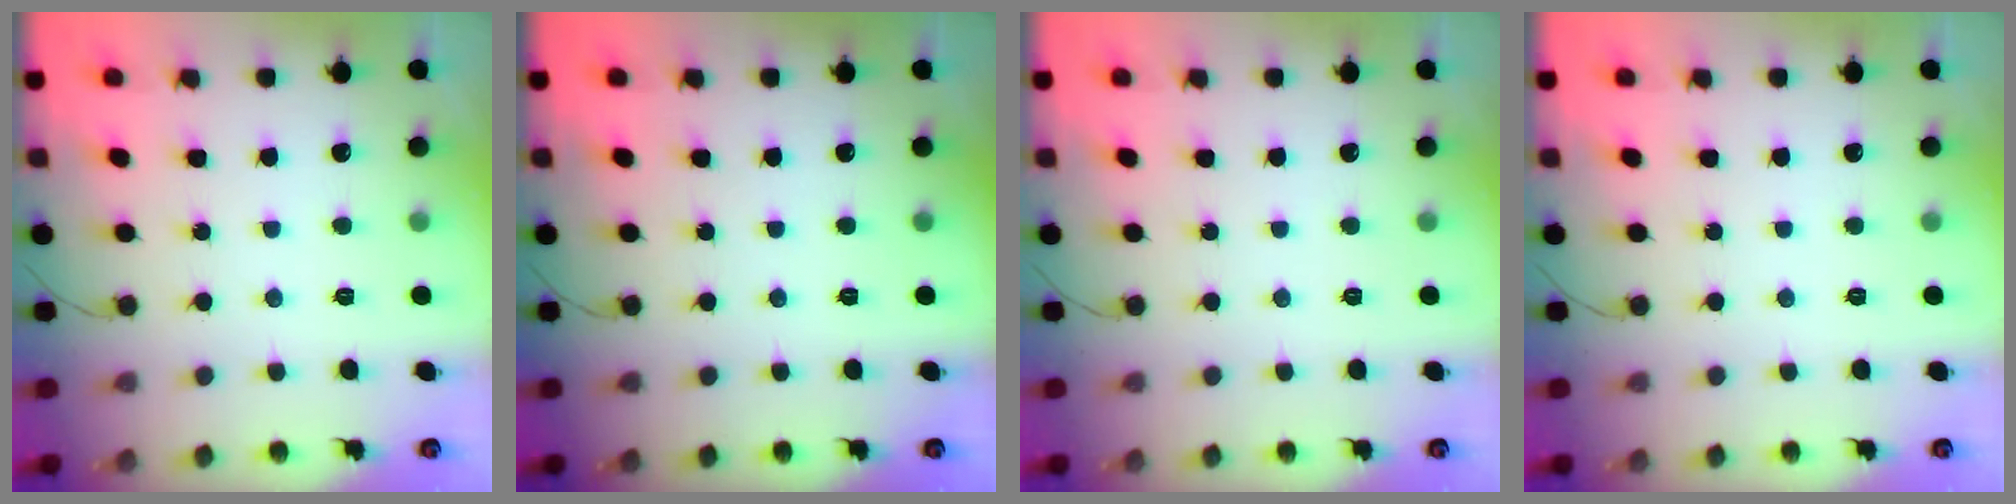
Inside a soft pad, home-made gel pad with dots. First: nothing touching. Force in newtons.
{"total": 0.0}
{"total": 0.0}
{"total": 0.0}